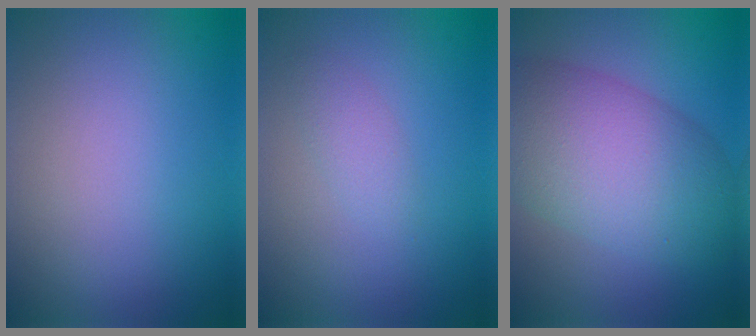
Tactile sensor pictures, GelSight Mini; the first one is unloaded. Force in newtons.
{"total": 1.4, "press": 1.4, "slide": 0.1}
{"total": 9.6, "press": 9.6, "slide": 0.2}